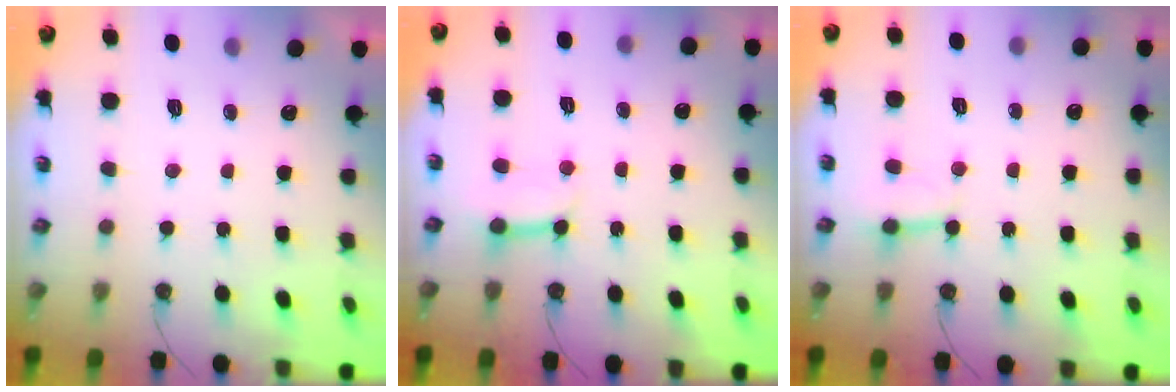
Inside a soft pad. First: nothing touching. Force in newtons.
{"total": 6.8, "press": 6.7, "slide": 0.9}
{"total": 2.8, "press": 2.8, "slide": 0.2}